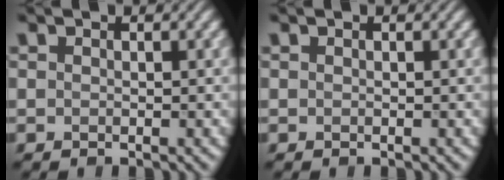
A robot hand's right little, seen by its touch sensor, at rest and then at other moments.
{"total": 0.0}